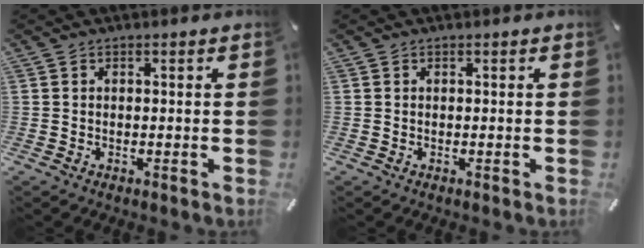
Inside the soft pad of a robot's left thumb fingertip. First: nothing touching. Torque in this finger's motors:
{"motor_torque": [0.00, 0.00, 0.00, 0.00, 0.00]}